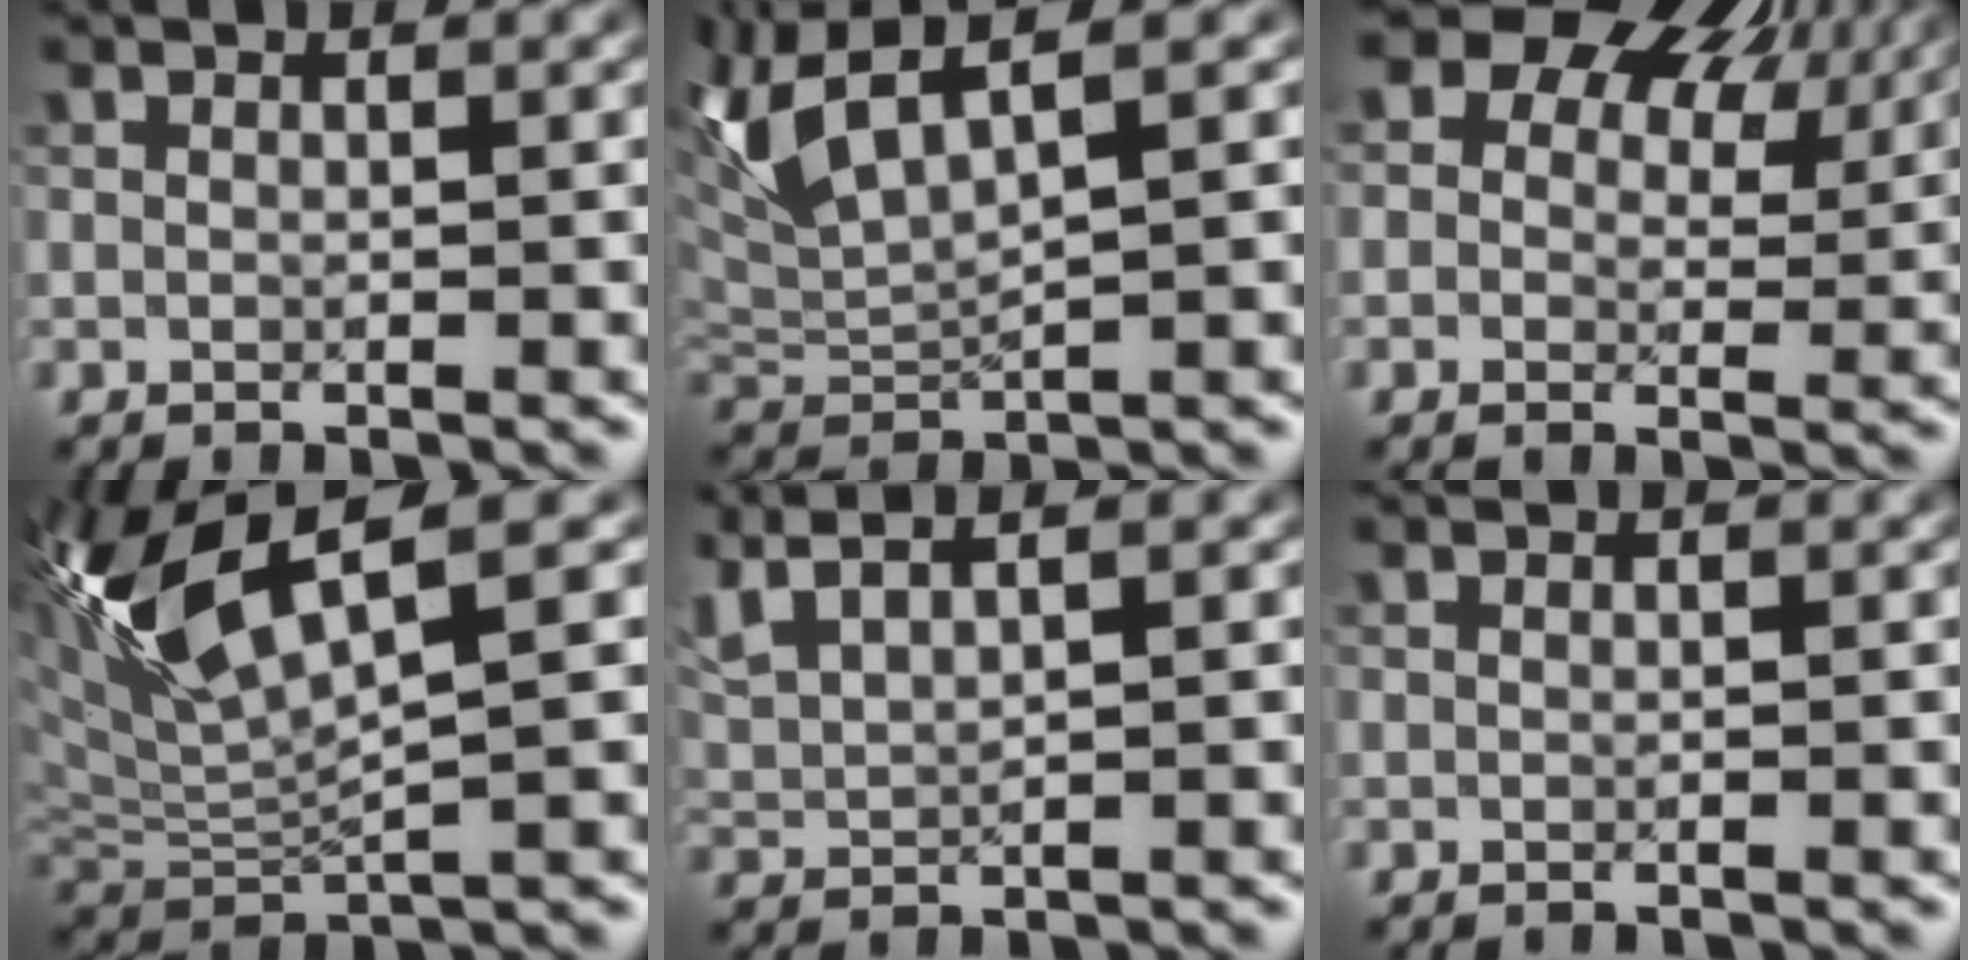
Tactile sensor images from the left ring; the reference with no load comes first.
{"total": 6.2, "force": [3.3, 1.8, 4.9], "torque": [-0.121, 0.017, 0.063]}
{"total": 11.5, "force": [6.2, 7.0, 6.6], "torque": [-0.092, 0.033, 0.081]}
{"total": 8.1, "force": [3.2, 1.8, 7.2], "torque": [-0.159, 0.013, 0.065]}
{"total": 4.5, "force": [3.5, 1.1, 2.6], "torque": [-0.073, 0.020, 0.067]}
{"total": 0.0}